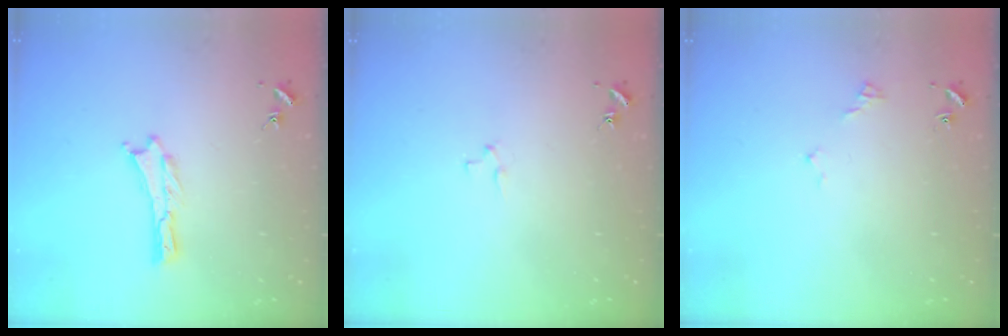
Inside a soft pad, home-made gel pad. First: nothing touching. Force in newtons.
{"total": 1.9, "press": 1.9, "slide": 0.2}
{"total": 2.9, "press": 2.9, "slide": 0.3}